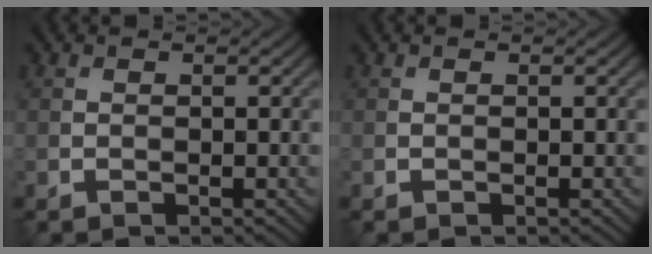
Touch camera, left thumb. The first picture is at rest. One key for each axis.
{"total": 0.0}